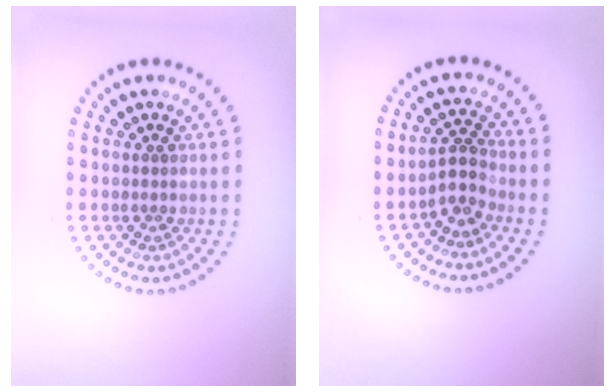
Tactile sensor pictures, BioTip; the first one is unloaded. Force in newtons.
{"total": 2.4, "press": 1.8, "slide": 1.6}